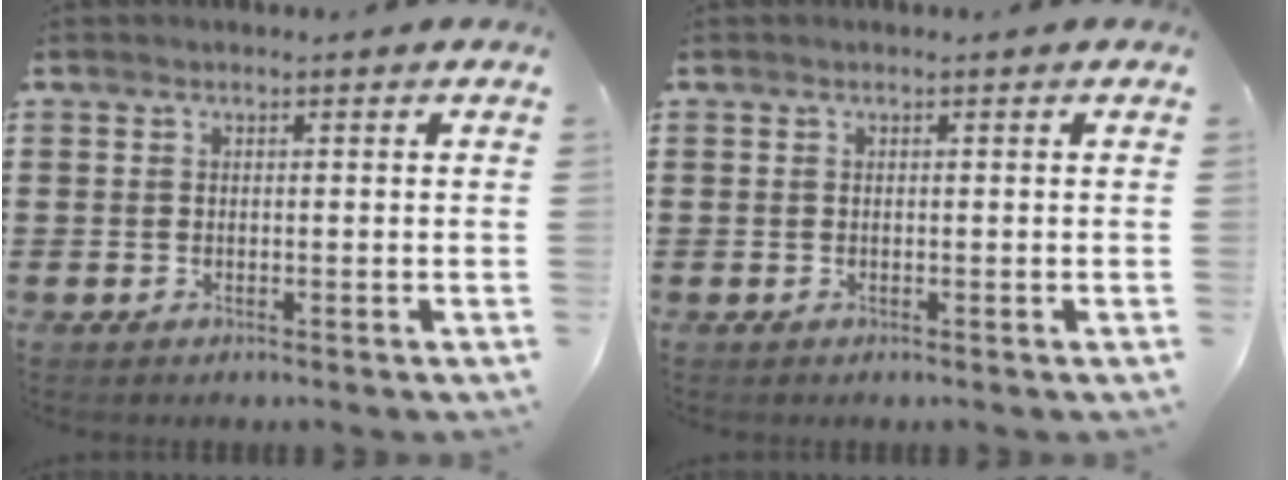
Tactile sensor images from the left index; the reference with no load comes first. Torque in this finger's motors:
{"motor_torque": [0.00, 0.00, 0.00, 0.00]}